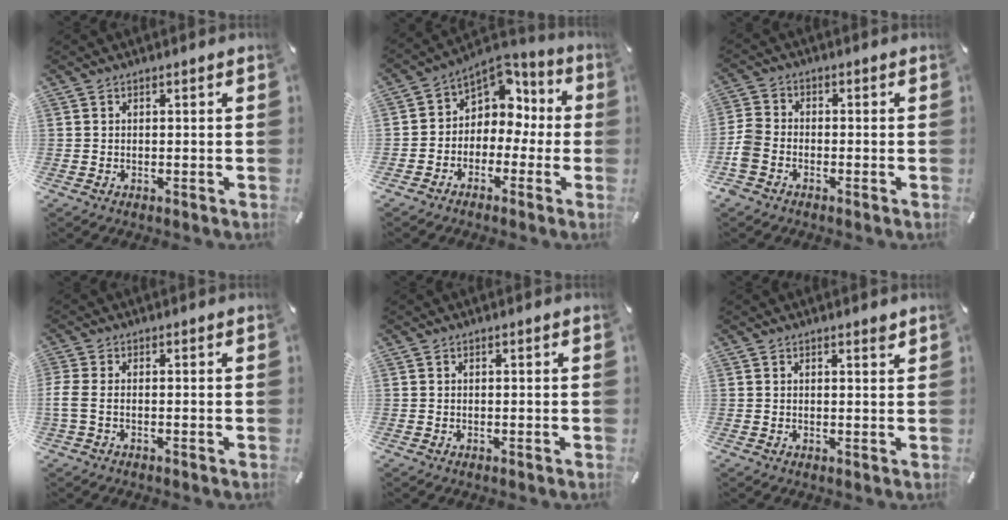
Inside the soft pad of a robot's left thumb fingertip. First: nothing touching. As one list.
[{"total": 7.9, "force": [2.4, 7.1, 2.7], "torque": [-0.048, -0.021, 0.047]}, {"total": 5.5, "force": [-2.4, 4.0, 3.0], "torque": [-0.072, 0.012, -0.045]}, {"total": 3.0, "force": [-0.8, 1.1, 2.7], "torque": [-0.060, -0.004, -0.014]}, {"total": 0.0}, {"total": 1.3, "force": [1.0, 0.3, 0.7], "torque": [-0.005, -0.003, 0.017]}]